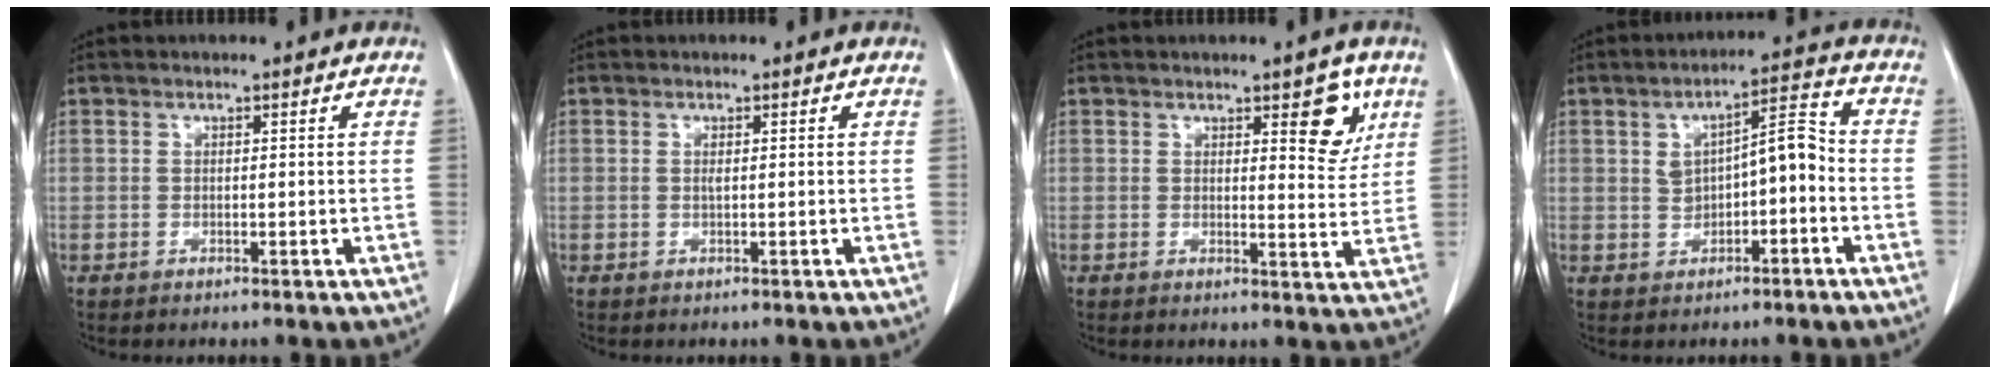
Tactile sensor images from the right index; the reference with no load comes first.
{"total": 0.9, "force": [0.2, 0.2, 0.9], "torque": [-0.020, 0.001, 0.004]}
{"total": 5.4, "force": [2.7, 1.7, 4.3], "torque": [-0.049, -0.008, 0.032]}
{"total": 6.7, "force": [-0.4, 2.5, 6.2], "torque": [-0.095, 0.030, -0.003]}